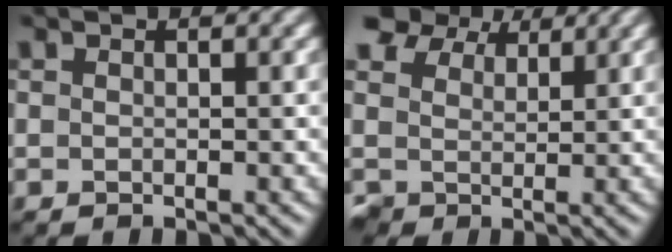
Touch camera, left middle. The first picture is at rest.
{"total": 6.1, "force": [4.4, 3.7, 2.1], "torque": [-0.060, 0.007, 0.076]}